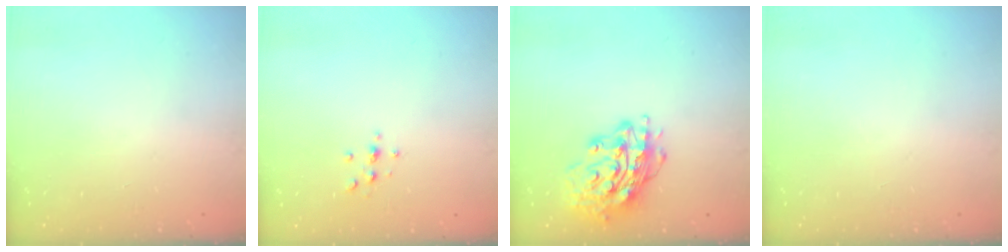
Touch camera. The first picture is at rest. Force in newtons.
{"total": 2.2, "press": 2.1, "slide": 0.2}
{"total": 15.5, "press": 15.5, "slide": 1.5}
{"total": 0.0}